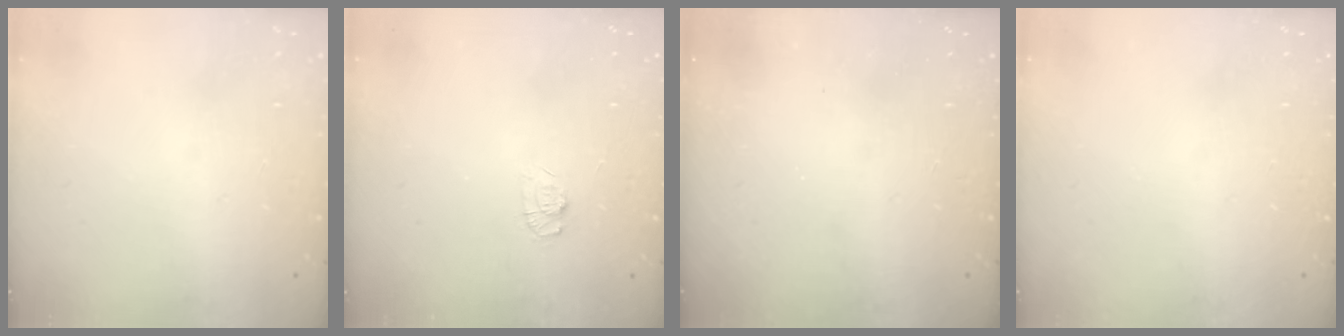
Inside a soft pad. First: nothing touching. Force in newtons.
{"total": 6.2, "press": 6.1, "slide": 0.7}
{"total": 2.4, "press": 2.3, "slide": 0.8}
{"total": 0.0}